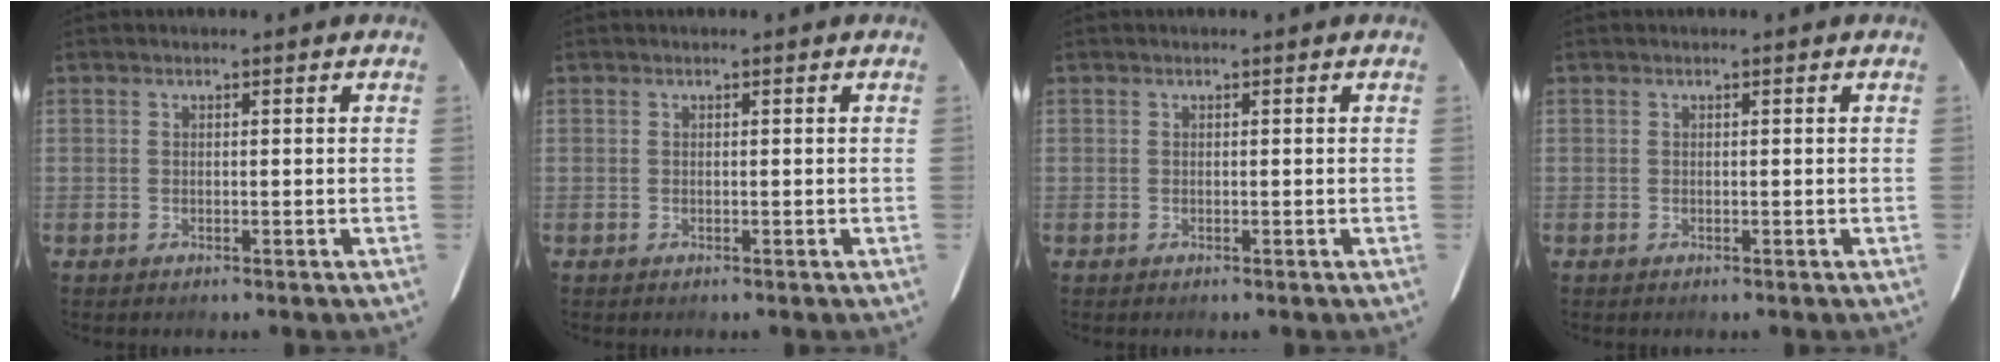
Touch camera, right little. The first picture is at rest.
{"total": 0.0}
{"total": 0.0}
{"total": 0.0}